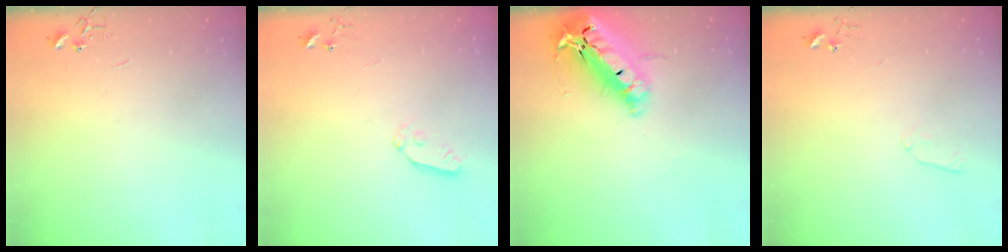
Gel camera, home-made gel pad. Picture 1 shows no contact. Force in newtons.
{"total": 5.0, "press": 4.9, "slide": 0.6}
{"total": 25.0, "press": 24.5, "slide": 4.9}
{"total": 5.0, "press": 5.0, "slide": 0.7}